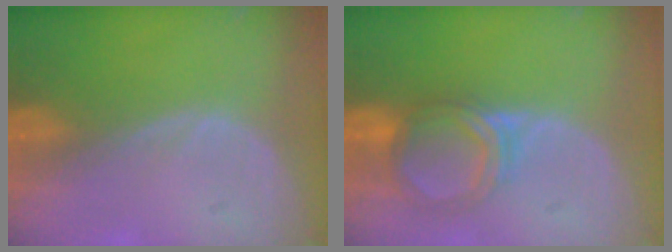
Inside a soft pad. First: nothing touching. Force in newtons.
{"total": 5.5, "press": 5.3, "slide": 1.8}